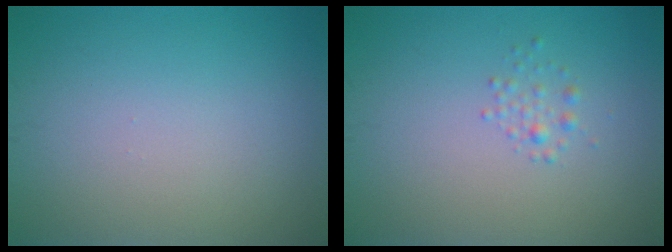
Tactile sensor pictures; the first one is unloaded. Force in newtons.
{"total": 1.0, "press": 1.0, "slide": 0.0}